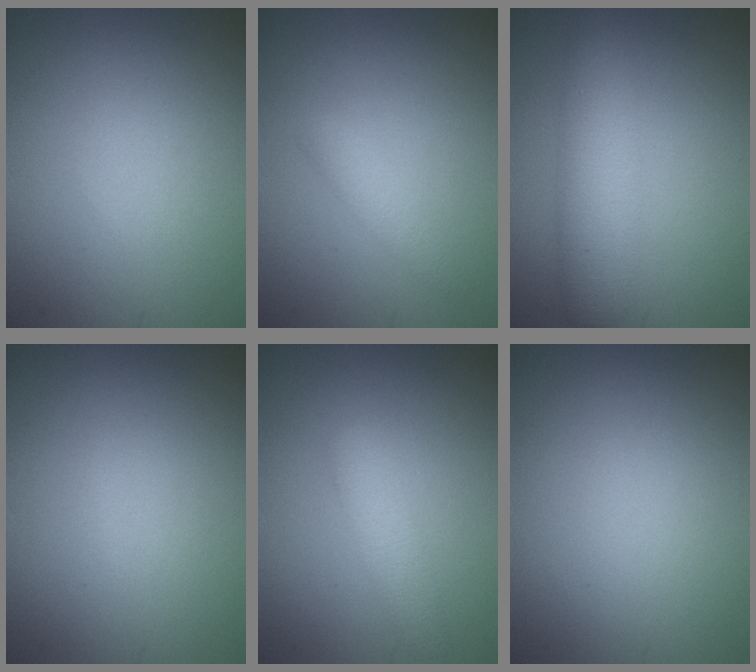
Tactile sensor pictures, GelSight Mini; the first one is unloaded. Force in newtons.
{"total": 1.4, "press": 1.4, "slide": 0.0}
{"total": 4.9, "press": 4.9, "slide": 0.1}
{"total": 0.0}
{"total": 2.5, "press": 2.5, "slide": 0.1}
{"total": 0.0}